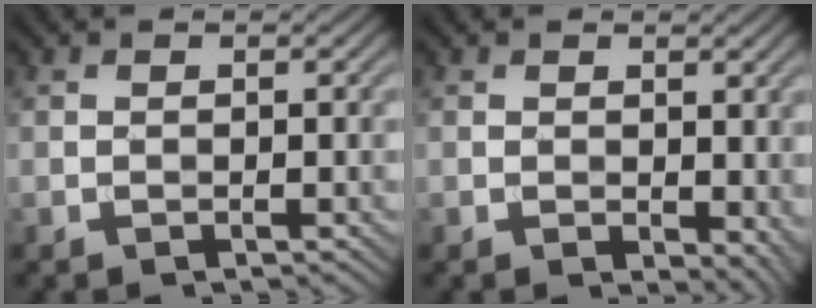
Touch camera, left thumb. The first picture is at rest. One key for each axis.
{"total": 3.5, "fx": 0.0, "fy": 2.1, "fz": 2.8, "tx": -0.030, "ty": -0.010, "tz": 0.006}